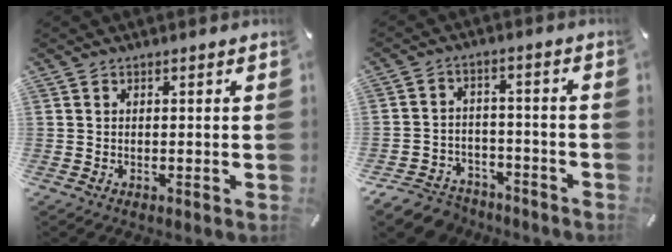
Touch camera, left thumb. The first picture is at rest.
{"total": 7.3, "force": [-5.4, 4.5, 1.9], "torque": [-0.037, 0.029, -0.100]}